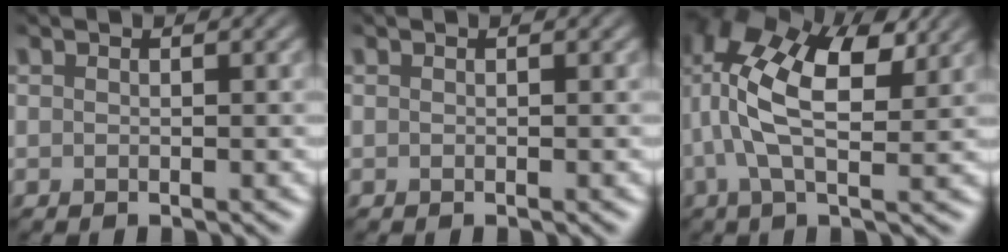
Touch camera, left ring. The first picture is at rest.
{"total": 0.0}
{"total": 10.4, "force": [2.7, 4.5, 9.0], "torque": [-0.186, 0.015, 0.042]}